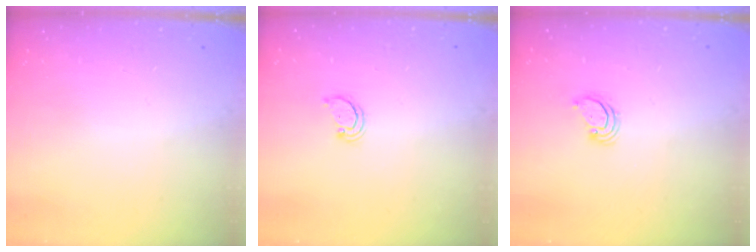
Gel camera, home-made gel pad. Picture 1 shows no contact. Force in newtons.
{"total": 2.2, "press": 2.2, "slide": 0.1}
{"total": 2.9, "press": 2.9, "slide": 0.3}